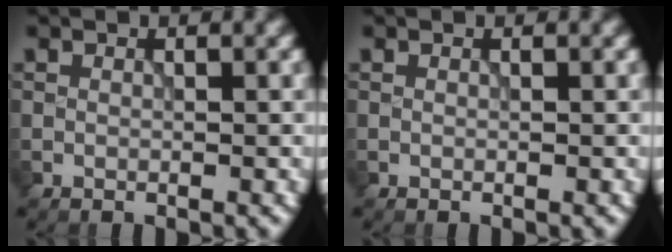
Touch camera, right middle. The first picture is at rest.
{"total": 0.0}